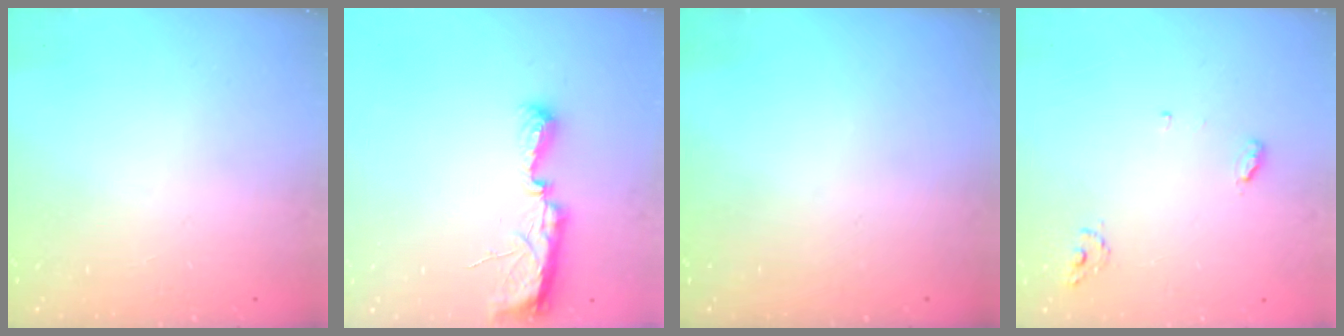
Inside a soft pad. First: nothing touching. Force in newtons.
{"total": 7.9, "press": 7.8, "slide": 0.8}
{"total": 0.0}
{"total": 5.1, "press": 5.1, "slide": 0.4}